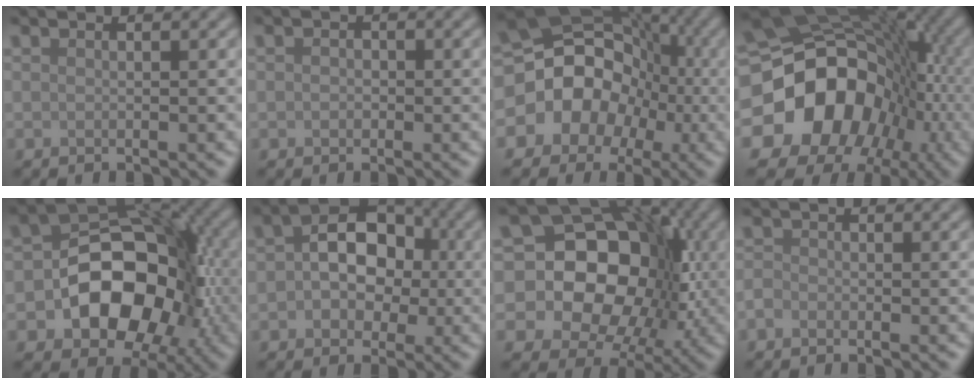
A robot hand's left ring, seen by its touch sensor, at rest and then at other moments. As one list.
[{"total": 0.8, "force": [-0.1, 0.8, 0.4], "torque": [-0.004, -0.004, -0.004]}, {"total": 13.9, "force": [-1.6, 12.2, 6.5], "torque": [-0.122, 0.034, -0.063]}, {"total": 21.0, "force": [-4.8, 17.0, 11.2], "torque": [-0.196, -0.025, -0.096]}, {"total": 12.6, "force": [-3.0, 8.7, 8.6], "torque": [-0.106, -0.004, -0.050]}, {"total": 6.9, "force": [0.3, 5.0, 4.8], "torque": [-0.057, 0.008, -0.007]}, {"total": 17.1, "force": [0.3, 14.0, 9.7], "torque": [-0.150, 0.031, -0.024]}, {"total": 0.9, "force": [-0.6, 0.5, 0.3], "torque": [-0.004, 0.000, -0.016]}]